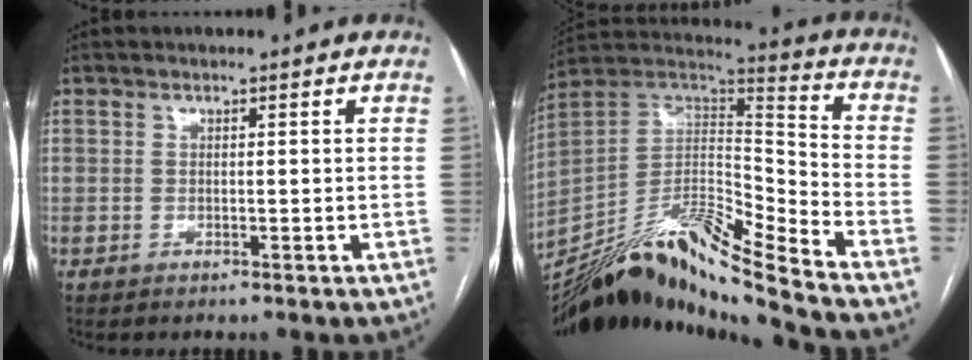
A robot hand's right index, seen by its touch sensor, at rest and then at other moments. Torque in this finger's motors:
{"motor_torque": [-0.51, -1.63, 0.02, 0.01]}